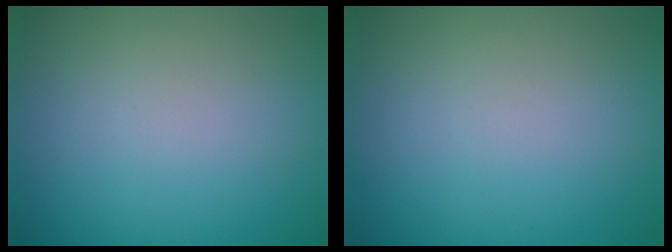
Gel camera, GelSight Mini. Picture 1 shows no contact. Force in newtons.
{"total": 0.0}